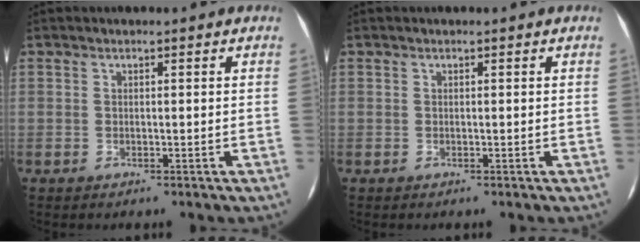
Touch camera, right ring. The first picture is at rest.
{"total": 0.0}